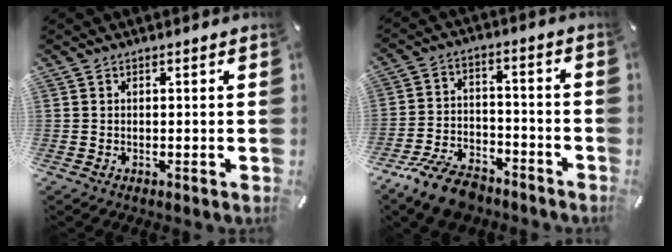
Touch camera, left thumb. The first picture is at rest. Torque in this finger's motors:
{"motor_torque": [0.55, 2.22, 0.25, 0.32, 0.27]}